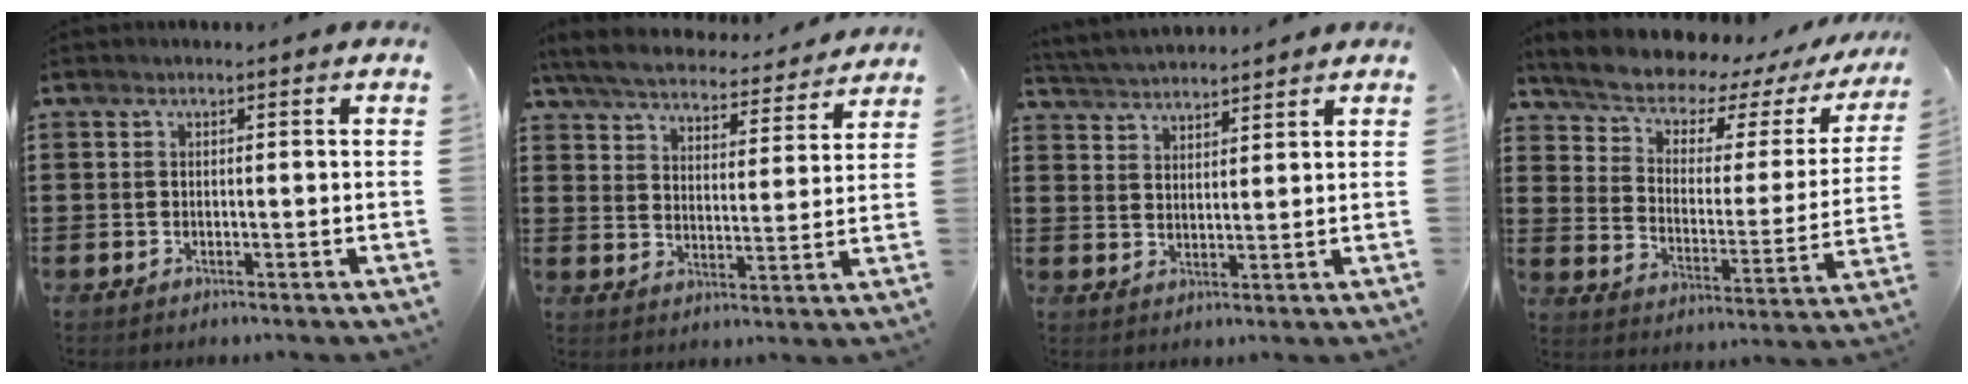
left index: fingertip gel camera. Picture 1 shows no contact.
{"total": 5.5, "force": [5.4, 0.3, 1.2], "torque": [-0.051, -0.038, 0.090]}
{"total": 3.5, "force": [3.5, 0.1, 0.1], "torque": [-0.016, -0.013, 0.064]}
{"total": 6.7, "force": [6.1, 1.7, 2.0], "torque": [-0.069, -0.049, 0.100]}